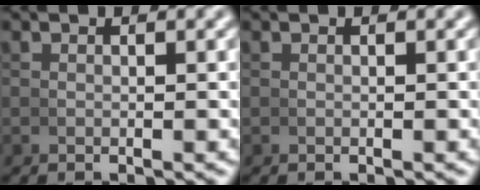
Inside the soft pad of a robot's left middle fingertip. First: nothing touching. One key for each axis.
{"total": 0.0}